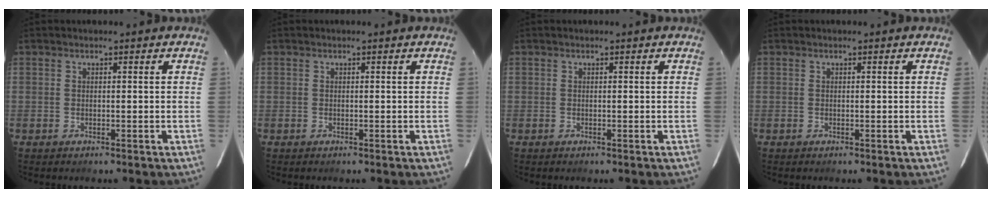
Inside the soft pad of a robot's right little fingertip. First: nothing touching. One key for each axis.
{"total": 0.0}
{"total": 0.0}
{"total": 0.0}